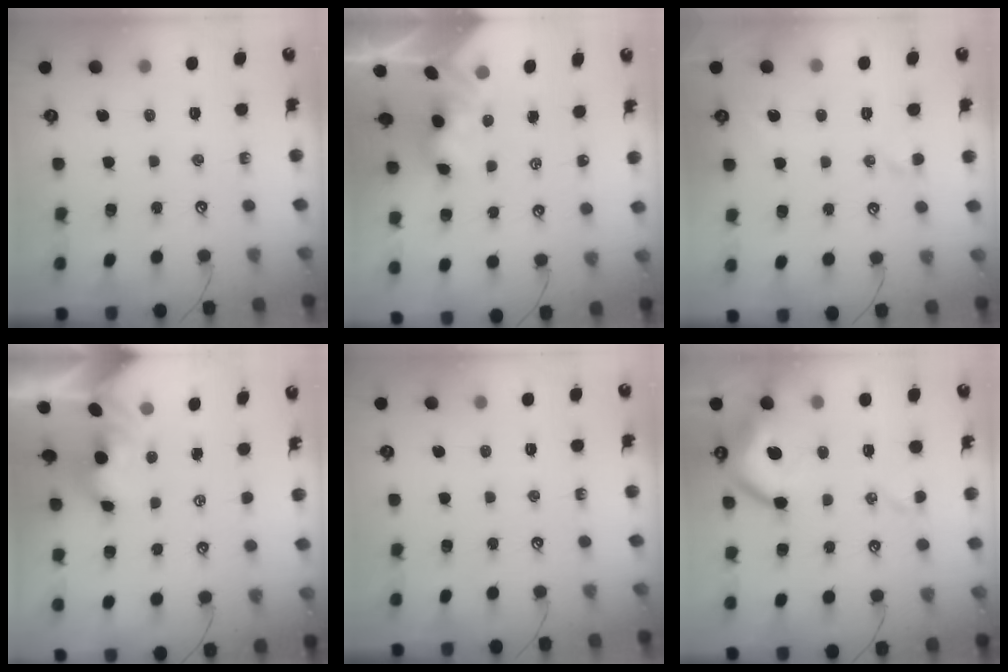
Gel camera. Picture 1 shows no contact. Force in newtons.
{"total": 3.1, "press": 3.1, "slide": 0.3}
{"total": 0.5, "press": 0.2, "slide": 0.5}
{"total": 1.8, "press": 1.6, "slide": 0.8}
{"total": 0.0}
{"total": 11.6, "press": 11.5, "slide": 2.1}